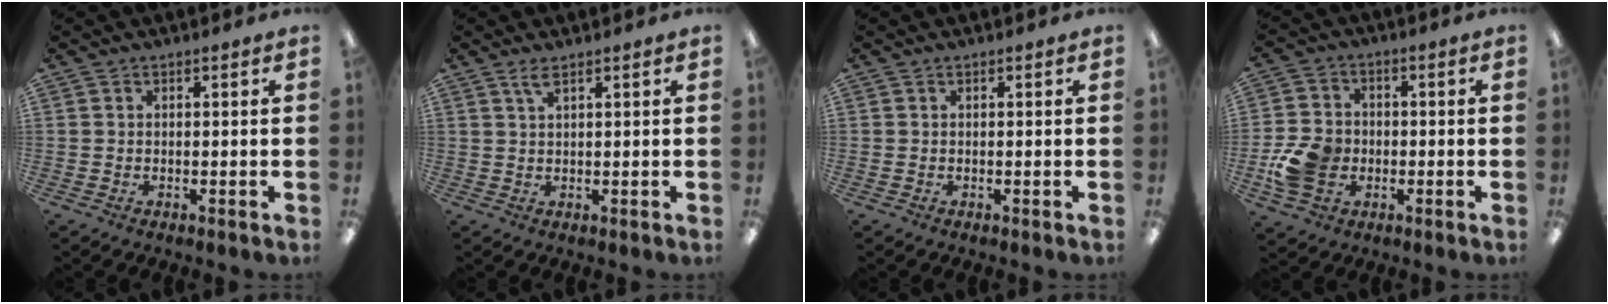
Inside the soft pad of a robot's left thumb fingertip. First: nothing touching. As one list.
[{"total": 2.5, "force": [1.7, 0.4, 1.8], "torque": [-0.041, 0.002, 0.031]}, {"total": 0.0}, {"total": 9.7, "force": [-2.4, 7.8, 5.2], "torque": [-0.111, 0.017, -0.042]}]